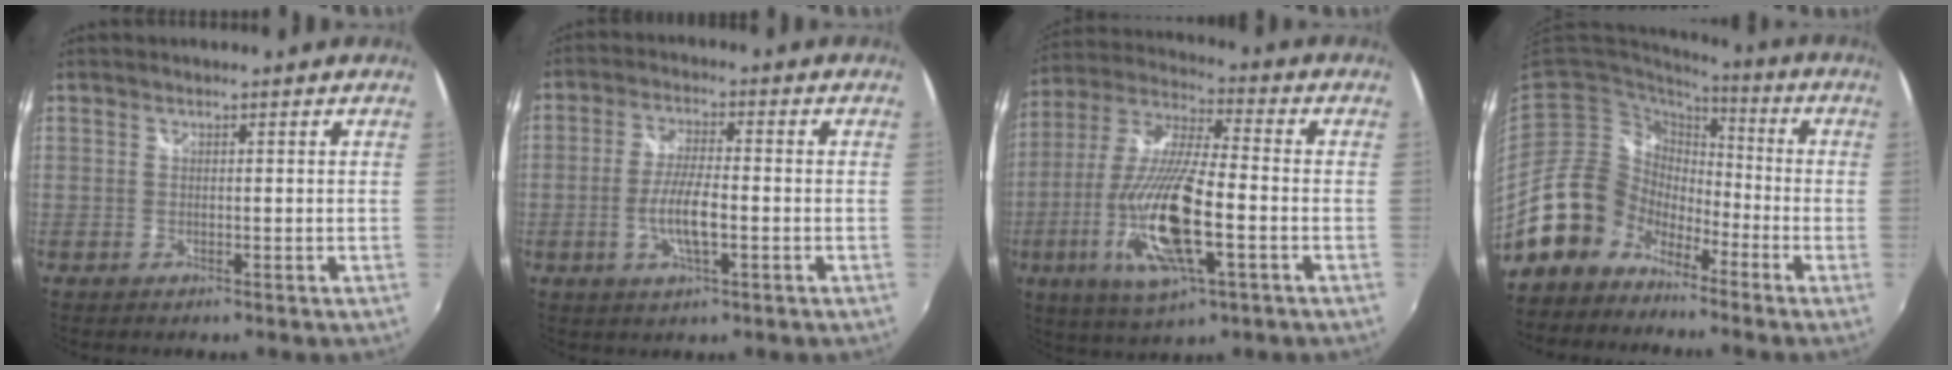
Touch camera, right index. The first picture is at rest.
{"total": 6.8, "force": [-2.0, 1.6, 6.2], "torque": [-0.124, -0.003, -0.037]}
{"total": 19.1, "force": [-6.0, 5.1, 17.4], "torque": [-0.358, -0.026, -0.111]}
{"total": 14.4, "force": [-9.1, 10.3, 4.2], "torque": [-0.093, 0.021, -0.162]}